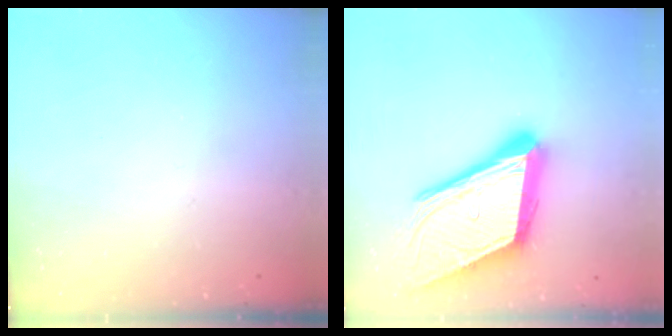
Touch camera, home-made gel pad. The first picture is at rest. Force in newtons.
{"total": 24.2, "press": 23.8, "slide": 4.4}